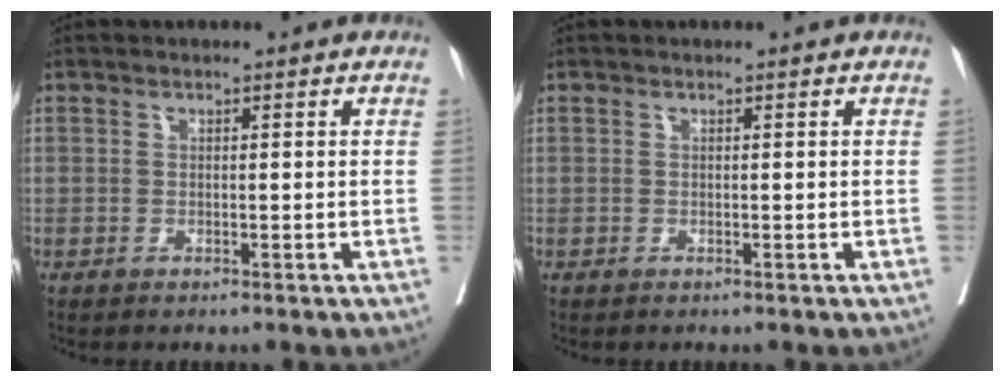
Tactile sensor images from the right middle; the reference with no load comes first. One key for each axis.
{"total": 0.0}